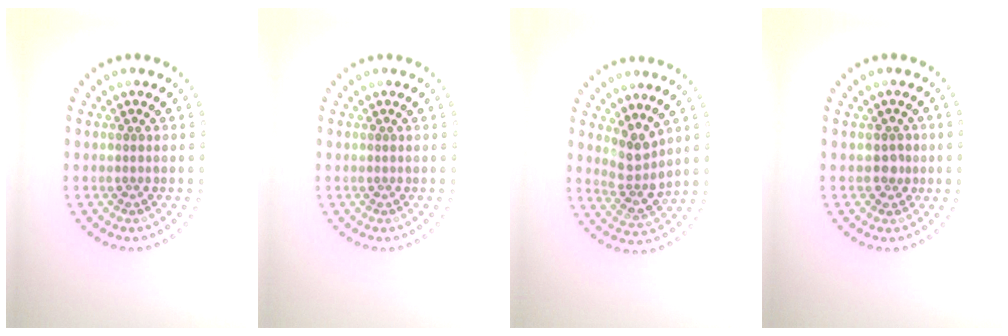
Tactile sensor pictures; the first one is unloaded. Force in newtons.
{"total": 0.0}
{"total": 2.8, "press": 2.1, "slide": 1.8}
{"total": 1.5, "press": 1.3, "slide": 0.7}